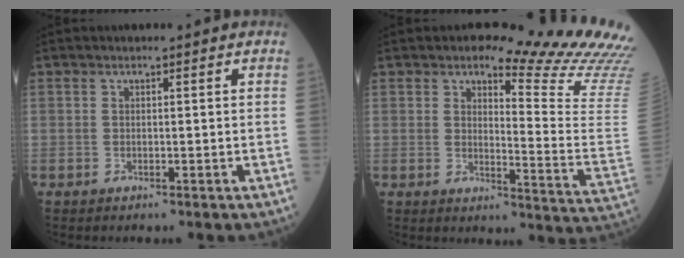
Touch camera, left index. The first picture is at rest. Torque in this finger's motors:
{"motor_torque": [1.02, -1.12, 0.29, 0.02]}